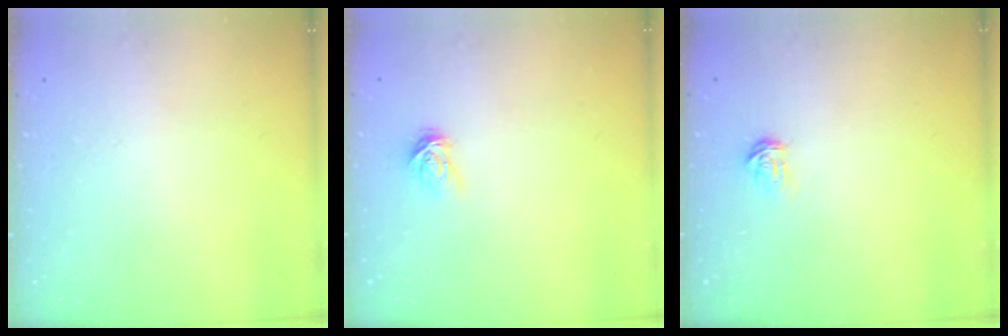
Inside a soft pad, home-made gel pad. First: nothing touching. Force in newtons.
{"total": 4.1, "press": 4.1, "slide": 0.4}
{"total": 2.1, "press": 2.1, "slide": 0.2}